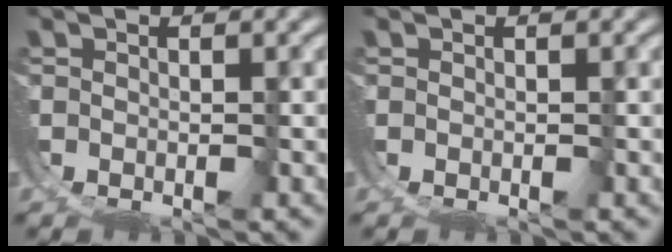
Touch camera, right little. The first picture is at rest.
{"total": 0.0}